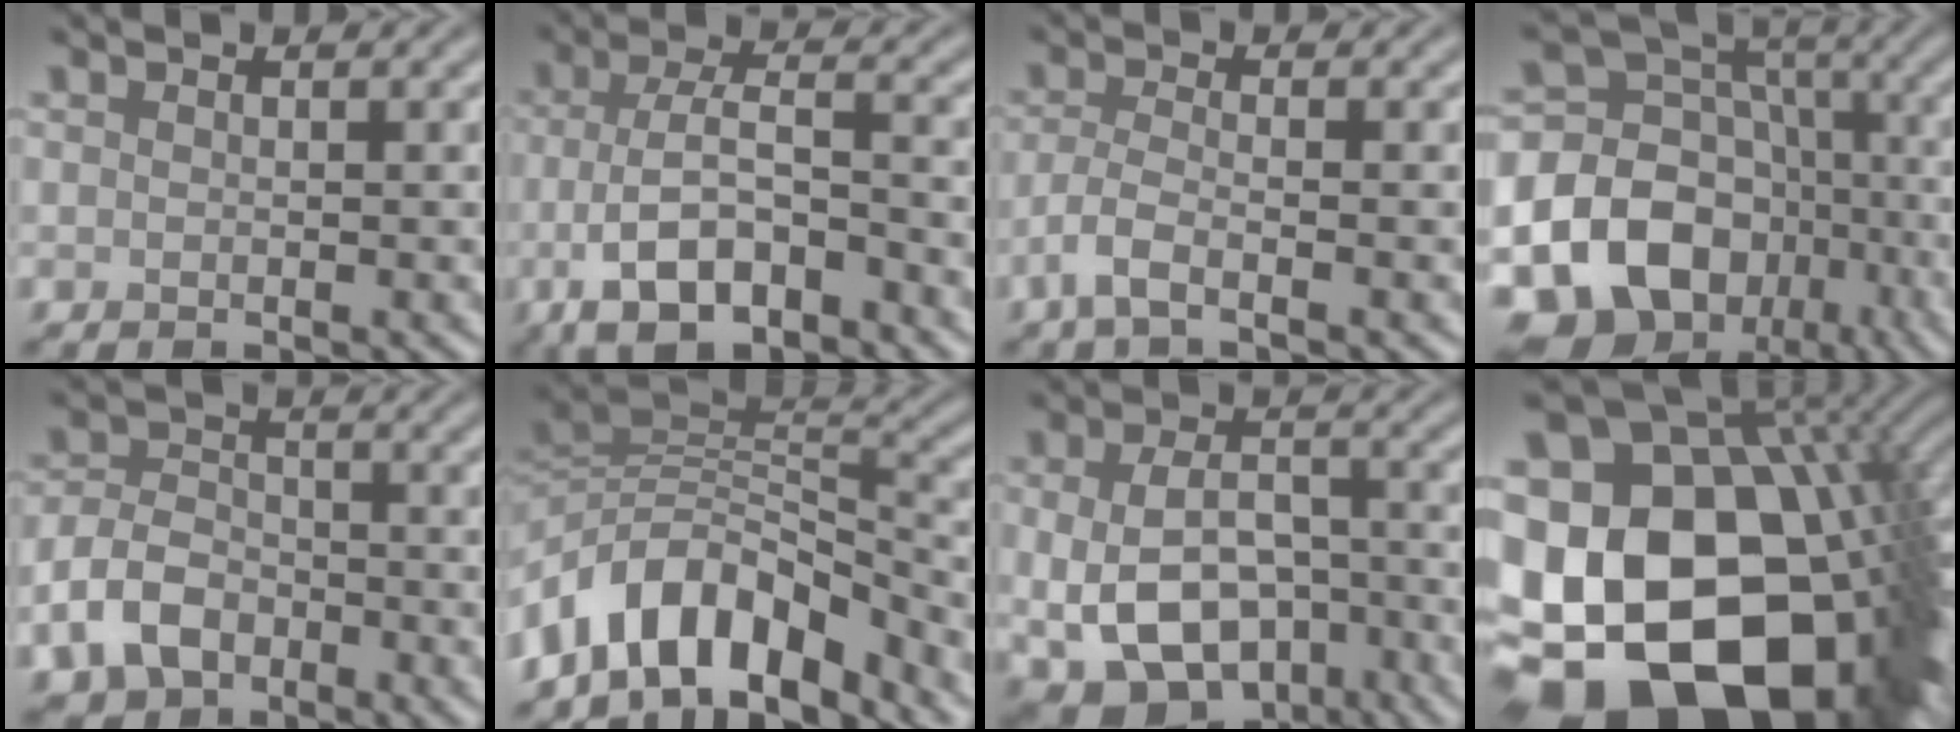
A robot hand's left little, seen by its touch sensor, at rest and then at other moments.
{"total": 6.8, "force": [-3.0, 2.7, 5.5], "torque": [-0.102, -0.001, -0.061]}
{"total": 2.7, "force": [-1.5, 0.6, 2.1], "torque": [-0.046, -0.002, -0.042]}
{"total": 18.9, "force": [-7.9, 15.4, 7.6], "torque": [-0.161, -0.021, -0.128]}
{"total": 5.1, "force": [-2.5, 3.5, 2.6], "torque": [-0.054, -0.002, -0.054]}
{"total": 10.2, "force": [-5.8, 5.2, 6.6], "torque": [-0.102, 0.013, -0.112]}
{"total": 10.3, "force": [-3.2, 6.5, 7.3], "torque": [-0.143, -0.024, -0.043]}
{"total": 23.4, "force": [-4.6, 16.6, 15.9], "torque": [-0.307, -0.061, -0.052]}